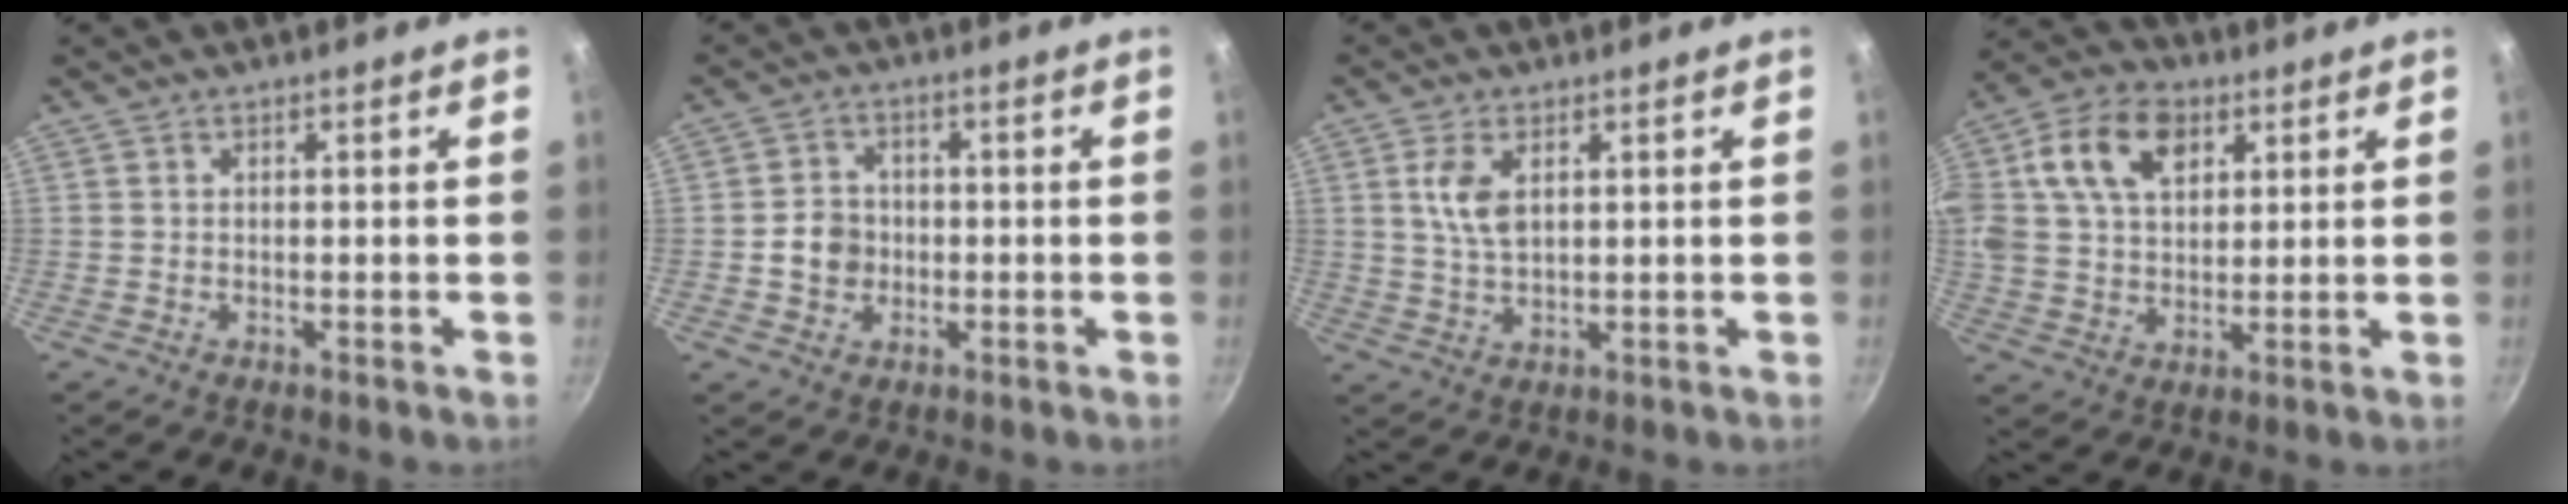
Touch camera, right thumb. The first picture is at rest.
{"total": 5.3, "force": [-0.8, 4.7, 2.4], "torque": [-0.015, 0.013, -0.018]}
{"total": 5.8, "force": [1.8, 3.1, 4.5], "torque": [-0.085, -0.008, 0.037]}
{"total": 17.7, "force": [6.3, 12.0, 11.4], "torque": [-0.216, 0.014, 0.105]}